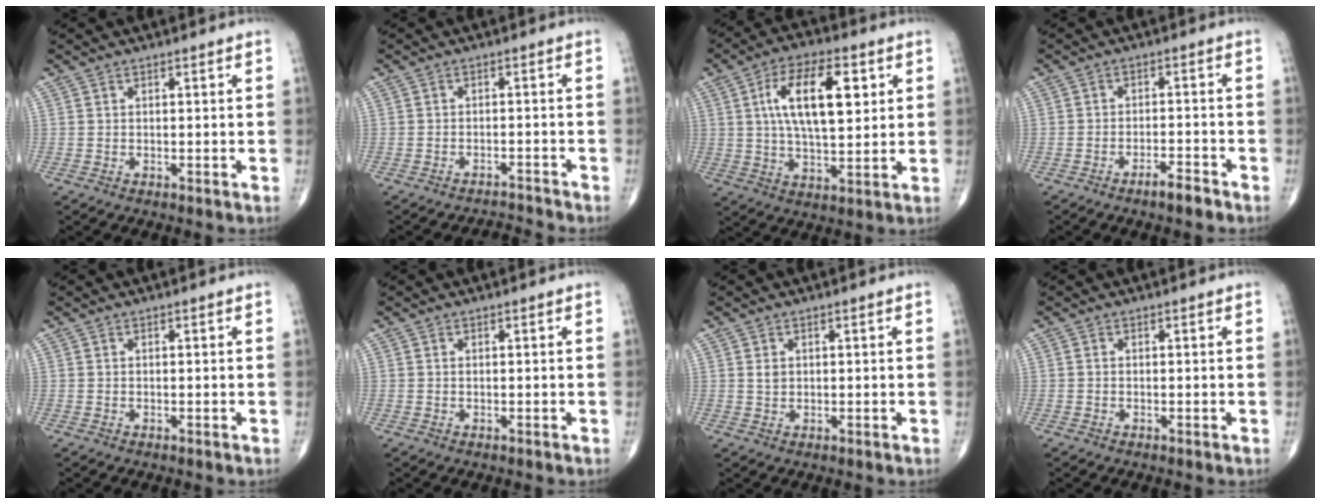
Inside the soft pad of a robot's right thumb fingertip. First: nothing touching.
{"total": 3.3, "force": [-3.1, -0.4, -0.8], "torque": [0.002, 0.026, -0.045]}
{"total": 14.7, "force": [3.9, 6.5, 12.6], "torque": [-0.202, -0.003, 0.066]}
{"total": 3.6, "force": [-2.8, 0.7, 2.2], "torque": [-0.037, 0.017, -0.048]}
{"total": 0.0}
{"total": 0.0}
{"total": 1.6, "force": [0.4, 1.2, 1.0], "torque": [-0.015, -0.002, 0.009]}
{"total": 0.0}